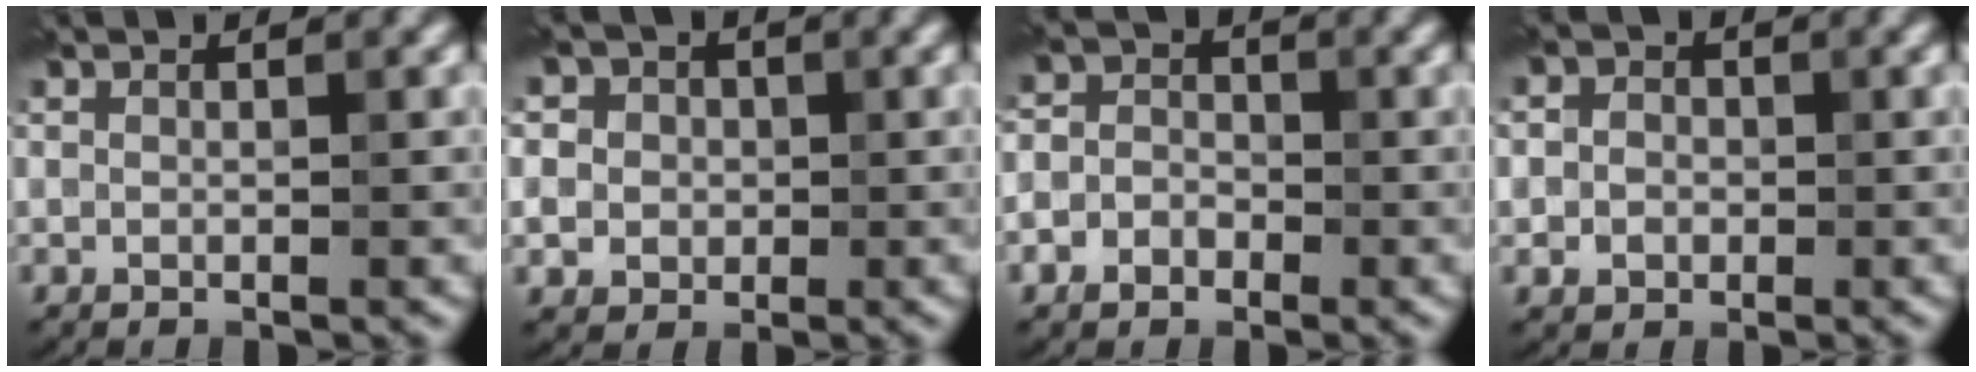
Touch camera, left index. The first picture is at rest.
{"total": 8.3, "force": [1.5, 7.5, 3.4], "torque": [-0.067, 0.033, -0.014]}
{"total": 3.3, "force": [-1.3, 2.7, 1.3], "torque": [0.004, 0.001, -0.029]}
{"total": 3.2, "force": [0.3, 2.9, 1.4], "torque": [-0.001, 0.006, -0.019]}